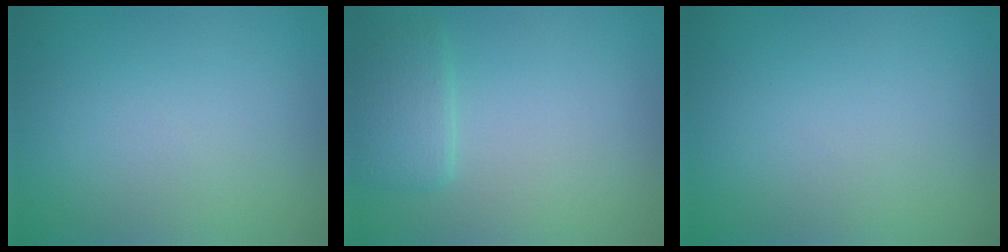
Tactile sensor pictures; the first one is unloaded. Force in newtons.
{"total": 2.0, "press": 2.0, "slide": 0.3}
{"total": 0.0}